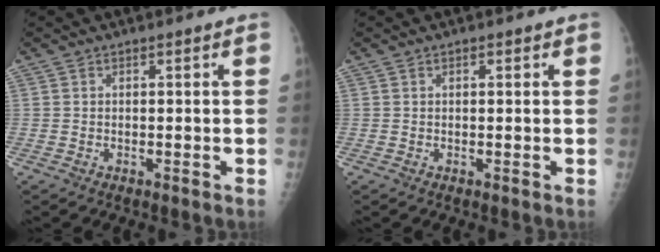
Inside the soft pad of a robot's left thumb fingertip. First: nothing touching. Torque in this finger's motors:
{"motor_torque": [-0.06, 0.10, -0.18, -0.06, -0.02]}